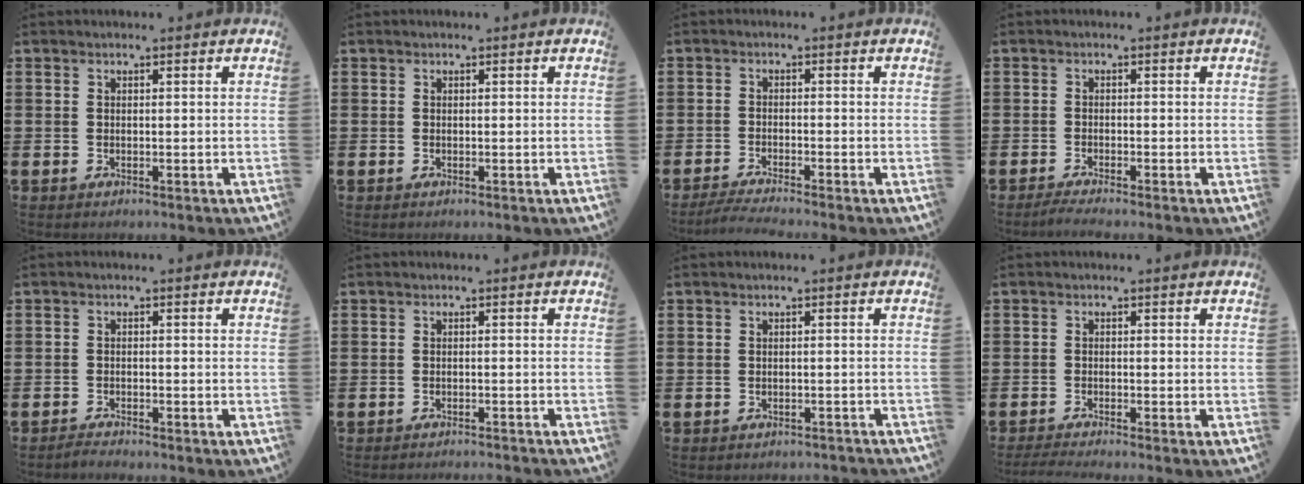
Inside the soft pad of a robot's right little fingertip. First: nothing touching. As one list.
[{"total": 0.0}, {"total": 1.9, "force": [-1.6, -0.1, 1.1], "torque": [-0.017, 0.003, -0.031]}, {"total": 1.2, "force": [-0.9, 0.0, 0.8], "torque": [-0.013, -0.002, -0.018]}, {"total": 1.1, "force": [-1.1, 0.0, 0.1], "torque": [-0.006, -0.001, -0.022]}, {"total": 0.9, "force": [-0.9, -0.2, 0.0], "torque": [-0.001, 0.000, -0.018]}, {"total": 0.7, "force": [-0.7, 0.0, 0.0], "torque": [-0.002, -0.001, -0.014]}, {"total": 1.4, "force": [-1.2, 0.0, 0.9], "torque": [-0.012, 0.001, -0.022]}]